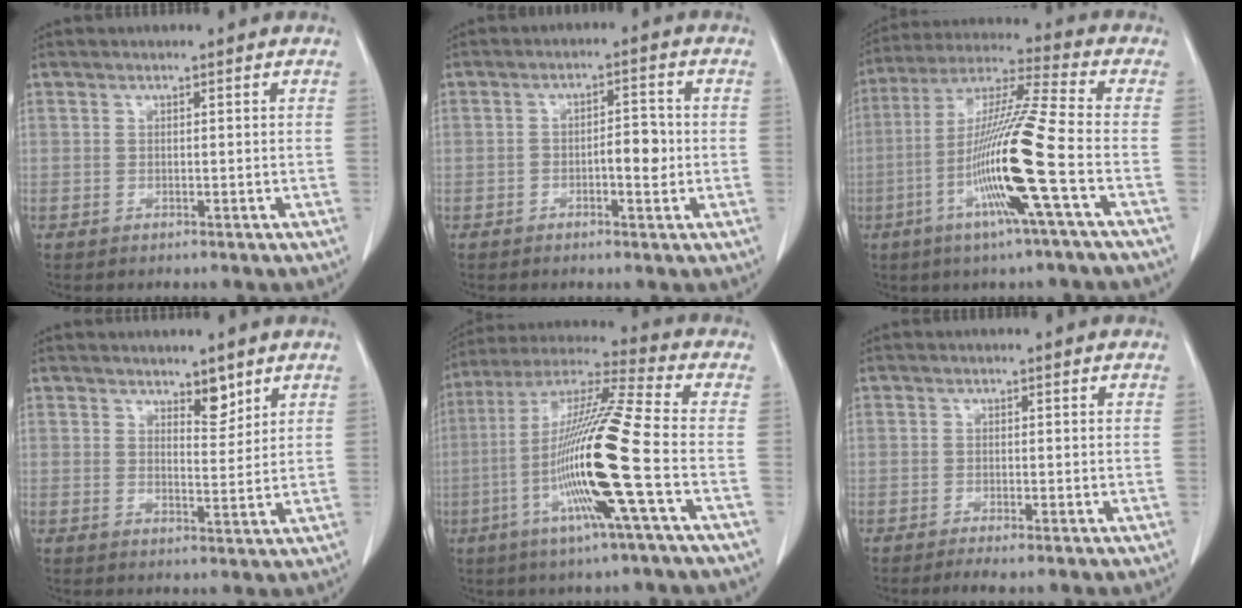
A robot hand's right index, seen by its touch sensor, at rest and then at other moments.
{"total": 4.2, "force": [-0.9, 1.4, 3.8], "torque": [-0.053, 0.007, -0.012]}
{"total": 16.1, "force": [-4.8, -1.6, 15.3], "torque": [-0.298, -0.013, -0.102]}
{"total": 3.2, "force": [2.7, 0.8, 1.5], "torque": [-0.025, -0.011, 0.049]}
{"total": 18.1, "force": [-4.7, -1.3, 17.4], "torque": [-0.340, -0.012, -0.103]}
{"total": 2.6, "force": [-2.0, 0.0, 1.7], "torque": [-0.023, -0.005, -0.030]}